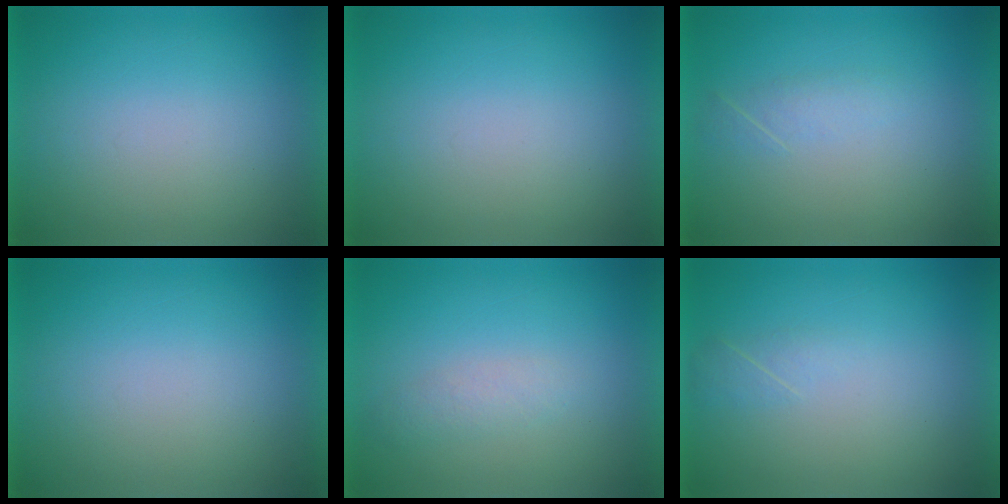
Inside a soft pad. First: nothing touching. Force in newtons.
{"total": 0.0}
{"total": 1.7}
{"total": 0.0}
{"total": 1.9}
{"total": 1.6}